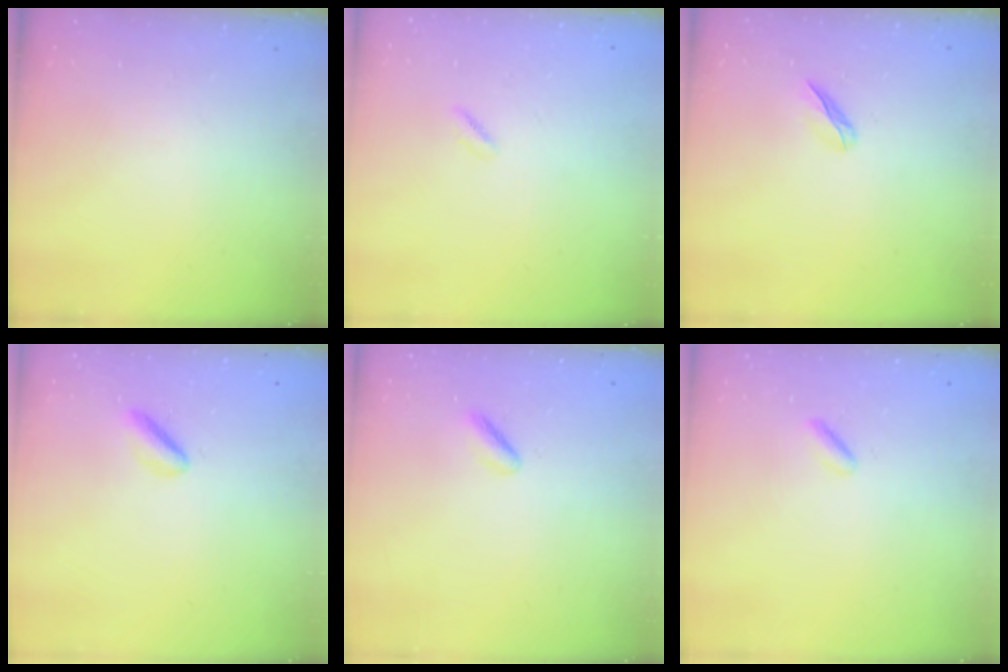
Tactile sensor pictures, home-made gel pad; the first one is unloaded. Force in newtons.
{"total": 0.7, "press": 0.2, "slide": 0.7}
{"total": 3.5, "press": 3.2, "slide": 1.2}
{"total": 2.5, "press": 2.5, "slide": 0.3}
{"total": 1.5, "press": 1.2, "slide": 0.8}
{"total": 1.1, "press": 0.9, "slide": 0.7}